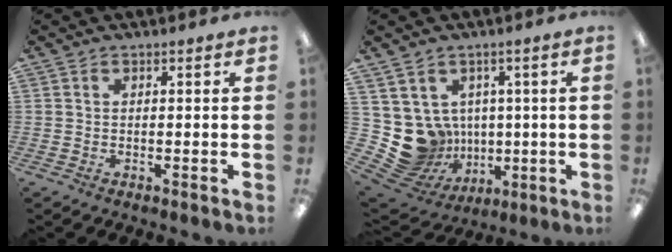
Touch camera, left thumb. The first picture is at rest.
{"total": 11.0, "force": [-0.4, 10.5, 3.3], "torque": [-0.099, -0.022, 0.009]}